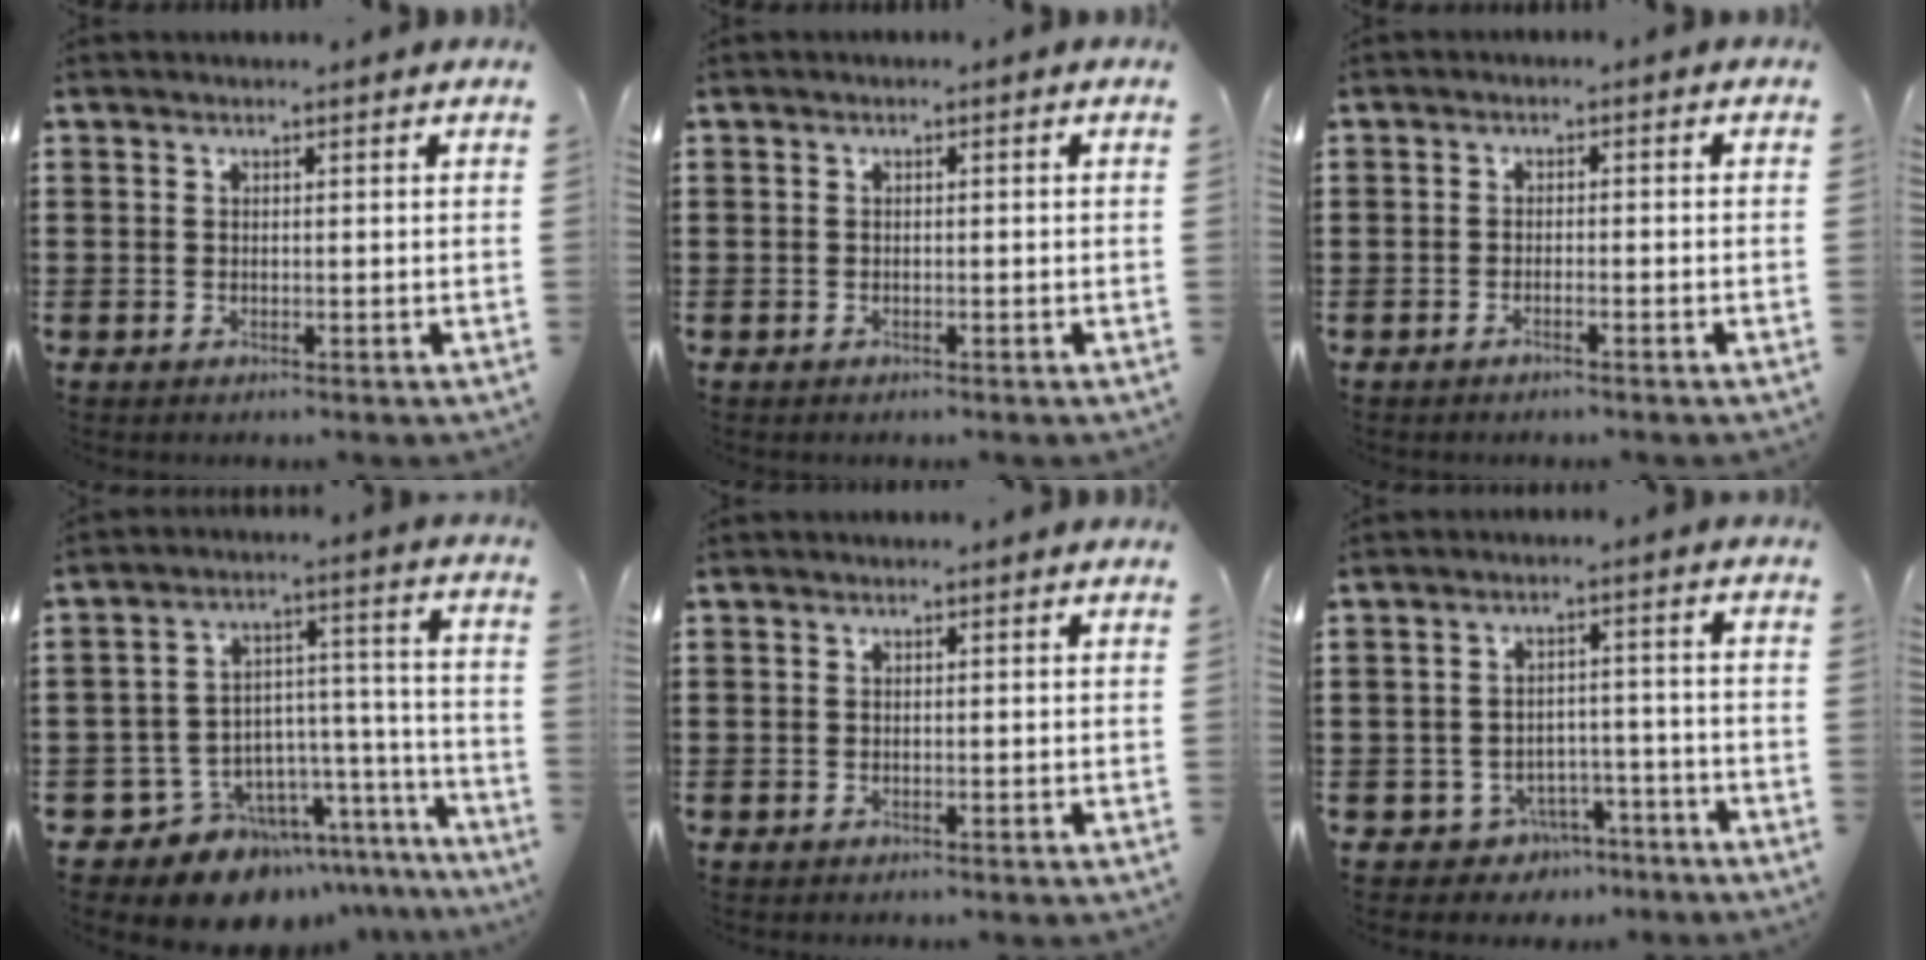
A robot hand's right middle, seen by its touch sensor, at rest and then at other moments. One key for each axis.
{"total": 0.0}
{"total": 1.0, "fx": -0.7, "fy": -0.1, "fz": 0.7, "tx": -0.012, "ty": -0.003, "tz": -0.013}
{"total": 9.4, "fx": -7.9, "fy": 4.9, "fz": 1.3, "tx": -0.030, "ty": 0.023, "tz": -0.142}
{"total": 0.0}
{"total": 3.4, "fx": -2.9, "fy": 1.7, "fz": 0.5, "tx": -0.019, "ty": 0.007, "tz": -0.060}